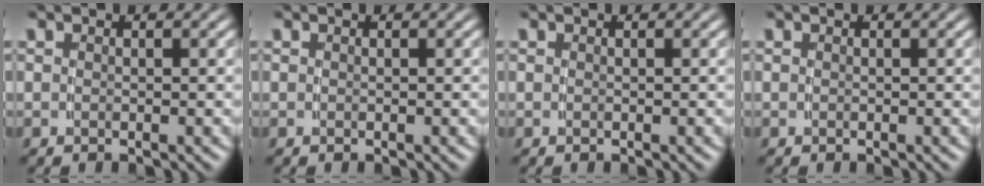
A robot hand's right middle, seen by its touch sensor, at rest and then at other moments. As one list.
[{"total": 0.0}, {"total": 0.0}, {"total": 0.0}]